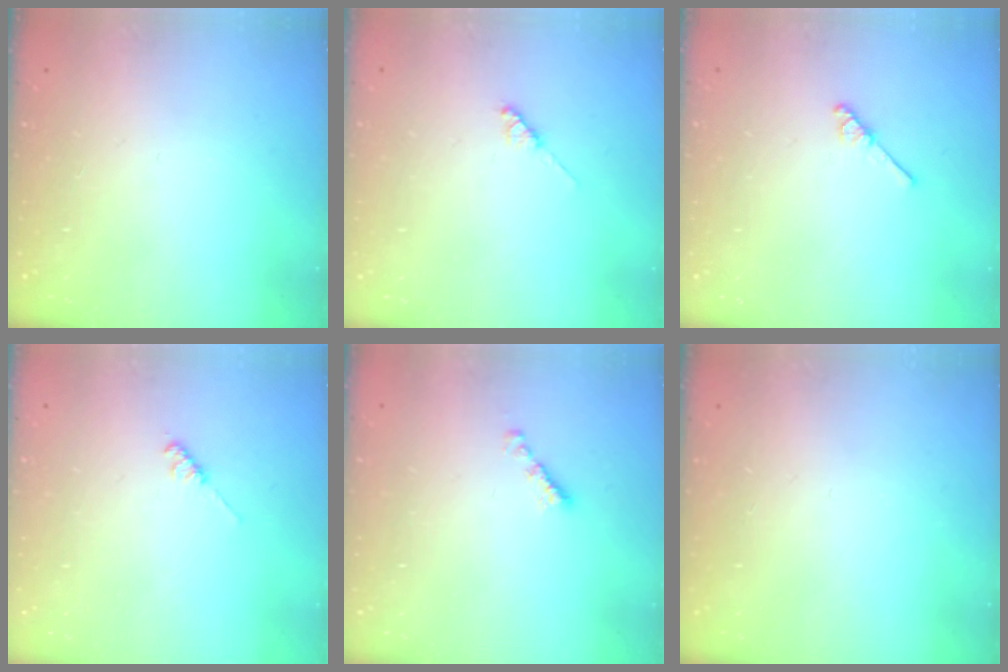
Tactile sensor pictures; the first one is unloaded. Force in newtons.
{"total": 3.5, "press": 3.5, "slide": 0.4}
{"total": 3.0, "press": 2.9, "slide": 0.5}
{"total": 2.6, "press": 2.5, "slide": 0.4}
{"total": 2.1, "press": 2.0, "slide": 0.7}
{"total": 0.0}